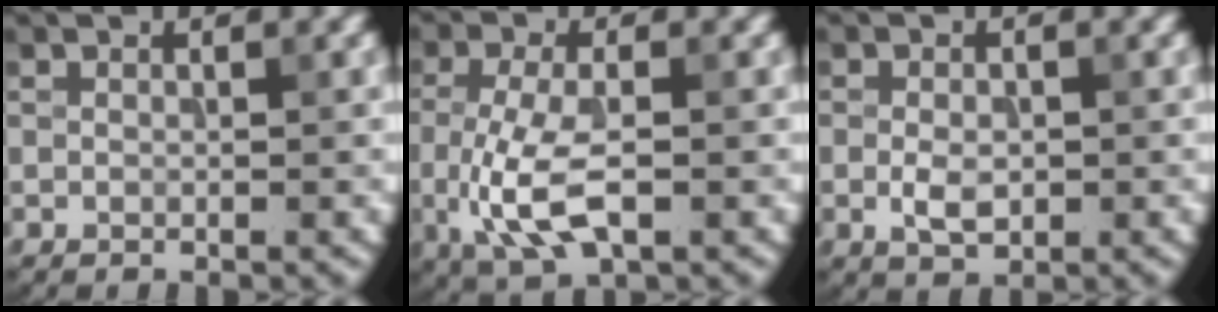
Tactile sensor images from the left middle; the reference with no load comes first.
{"total": 5.5, "force": [-1.3, 2.1, 4.9], "torque": [-0.114, -0.005, -0.023]}
{"total": 2.1, "force": [-0.6, 1.1, 1.6], "torque": [-0.035, 0.001, -0.009]}